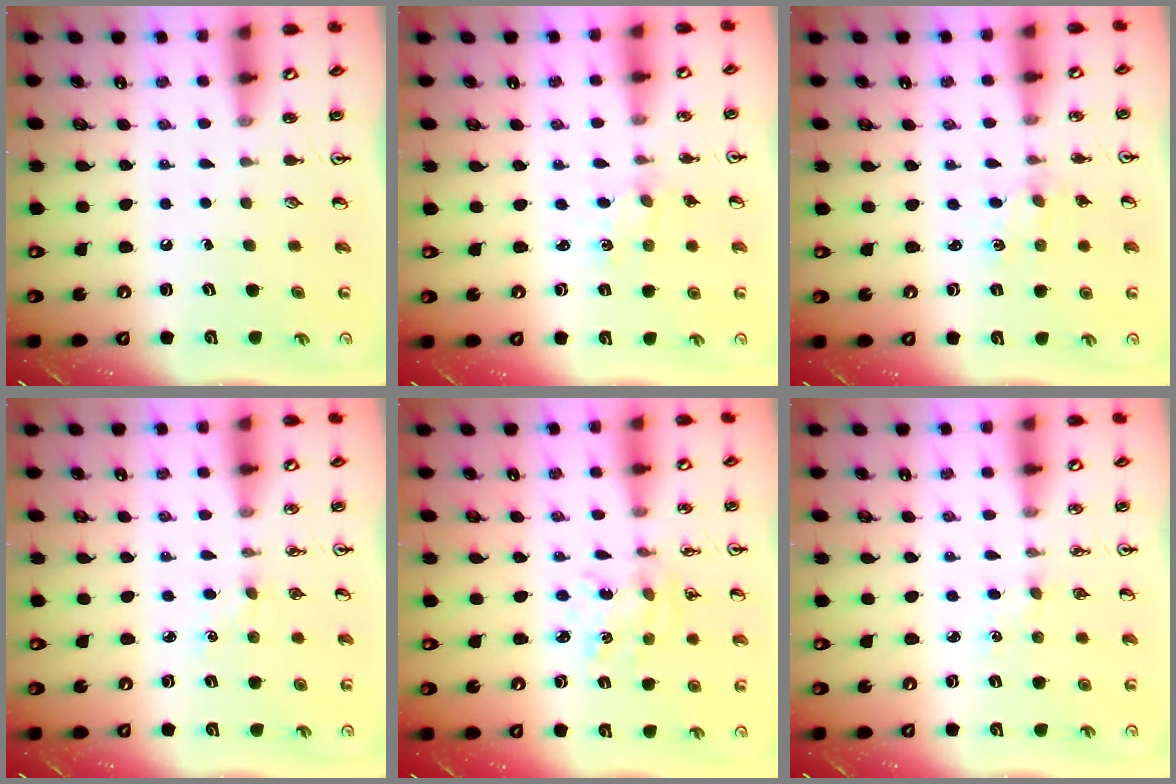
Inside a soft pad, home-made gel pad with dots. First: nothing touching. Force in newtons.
{"total": 0.6, "press": 0.6, "slide": 0.2}
{"total": 0.6, "press": 0.6, "slide": 0.2}
{"total": 1.8, "press": 1.8, "slide": 0.3}
{"total": 1.4, "press": 1.4, "slide": 0.2}
{"total": 1.5, "press": 1.5, "slide": 0.3}